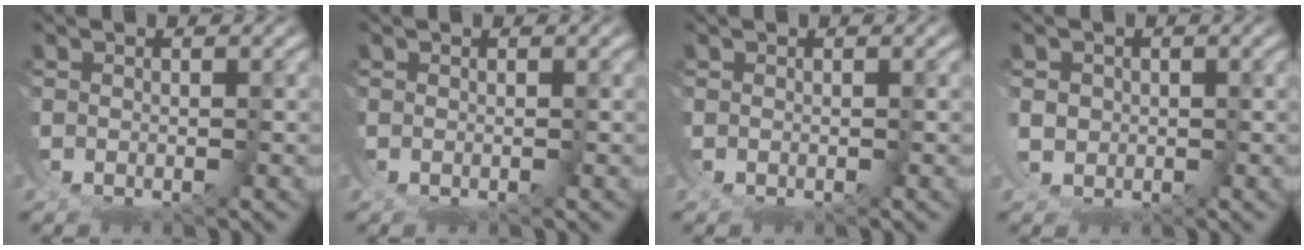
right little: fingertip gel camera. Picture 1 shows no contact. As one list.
[{"total": 0.0}, {"total": 0.0}, {"total": 3.2, "force": [0.0, 2.9, 1.4], "torque": [-0.035, -0.016, 0.008]}]